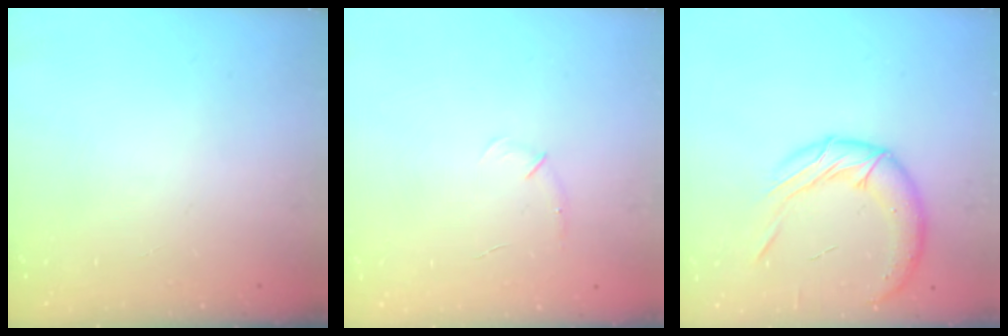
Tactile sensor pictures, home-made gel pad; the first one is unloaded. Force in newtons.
{"total": 4.1, "press": 4.0, "slide": 1.0}
{"total": 16.1, "press": 15.9, "slide": 2.5}